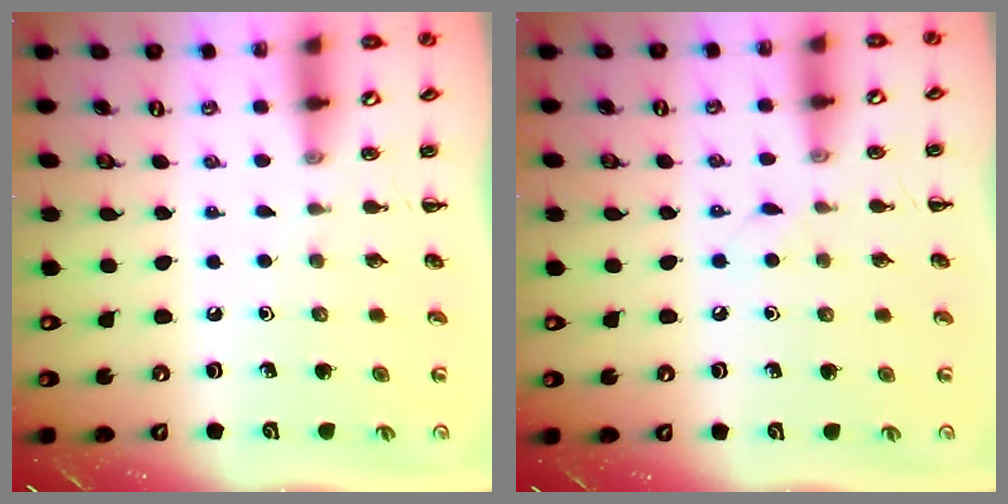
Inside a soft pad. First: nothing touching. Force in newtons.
{"total": 2.9, "press": 2.8, "slide": 0.9}